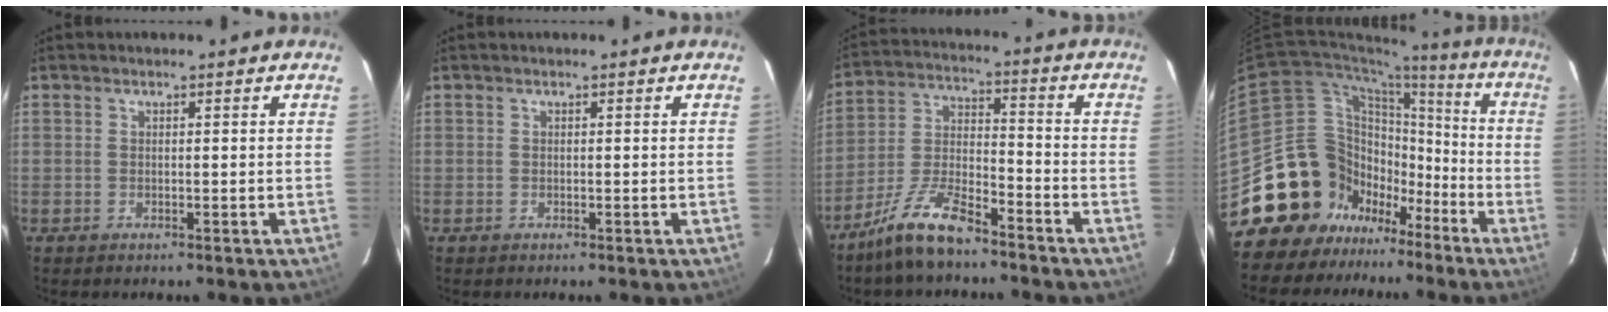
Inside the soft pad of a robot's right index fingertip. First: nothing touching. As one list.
[{"total": 0.0}, {"total": 11.5, "force": [-8.9, 3.0, 6.6], "torque": [-0.145, 0.007, -0.169]}, {"total": 18.9, "force": [-10.7, 15.3, 3.4], "torque": [-0.083, 0.083, -0.164]}]